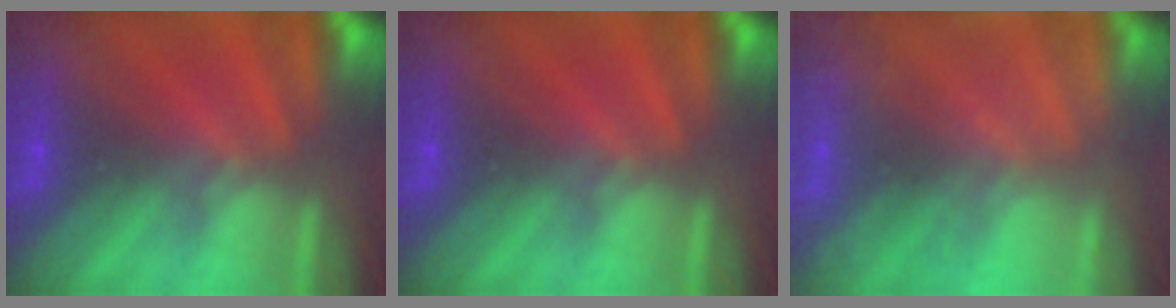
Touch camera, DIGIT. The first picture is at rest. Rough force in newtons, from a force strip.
{"total": 0.0}
{"total": 2.3}